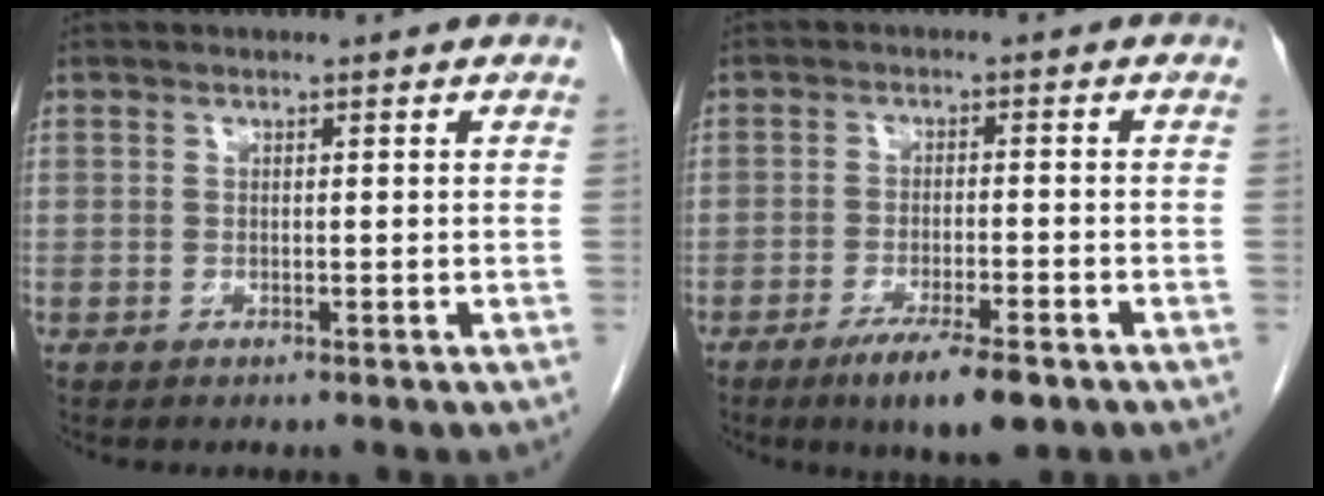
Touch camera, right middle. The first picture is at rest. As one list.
[{"total": 7.7, "force": [-5.0, 1.1, 5.8], "torque": [-0.097, -0.016, -0.077]}]